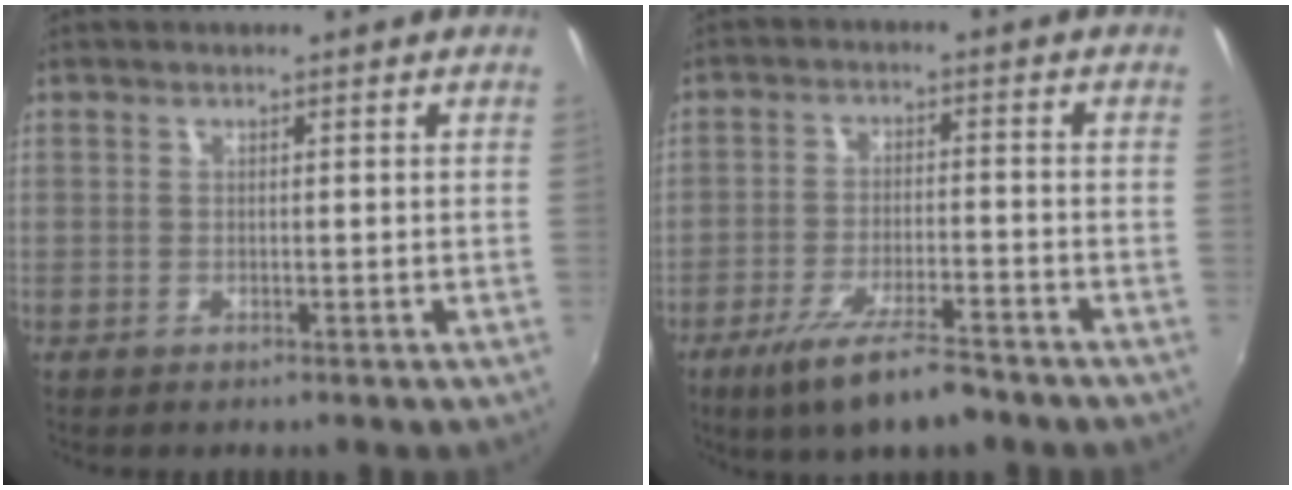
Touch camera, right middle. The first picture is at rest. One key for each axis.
{"total": 9.9, "fx": -7.2, "fy": 2.0, "fz": 6.5, "tx": -0.139, "ty": -0.020, "tz": -0.124}